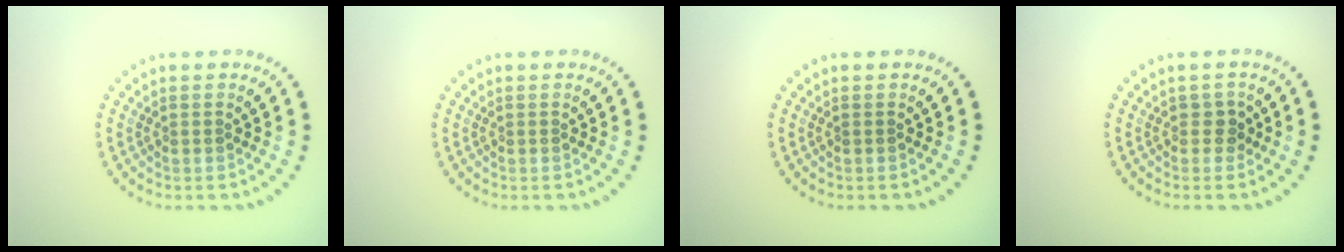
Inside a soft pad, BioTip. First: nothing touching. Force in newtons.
{"total": 0.0}
{"total": 0.0}
{"total": 1.1, "press": 1.0, "slide": 0.6}